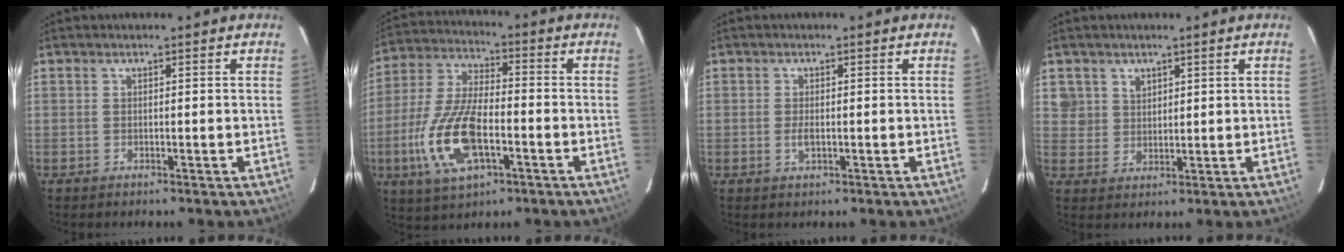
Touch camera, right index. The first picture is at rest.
{"total": 16.0, "force": [-5.3, 6.8, 13.5], "torque": [-0.296, -0.009, -0.097]}
{"total": 2.0, "force": [-0.5, 1.1, 1.7], "torque": [-0.033, -0.002, -0.008]}
{"total": 4.8, "force": [2.4, 4.1, 0.5], "torque": [0.009, 0.019, 0.049]}